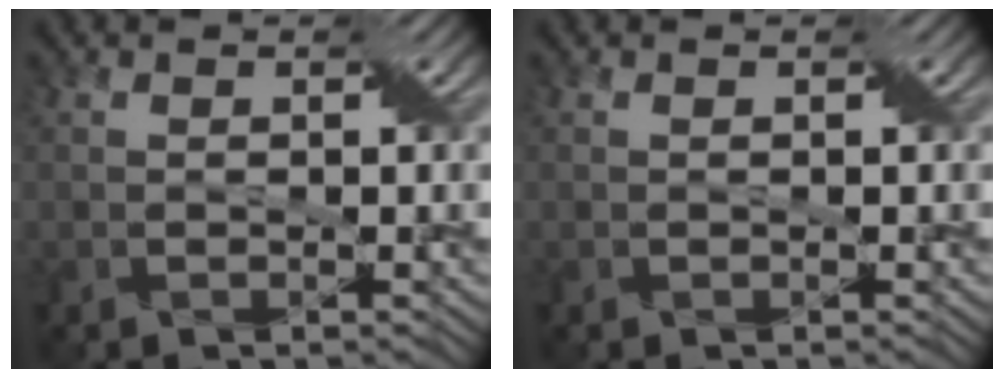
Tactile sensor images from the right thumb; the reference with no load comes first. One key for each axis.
{"total": 0.0}